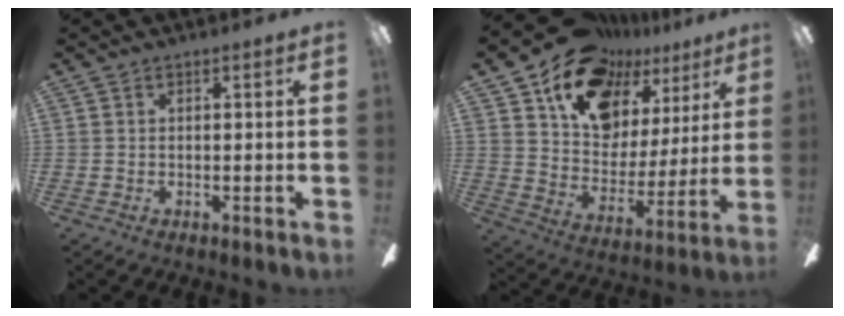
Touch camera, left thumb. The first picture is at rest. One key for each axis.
{"total": 16.9, "fx": 12.8, "fy": 9.4, "fz": 5.6, "tx": -0.117, "ty": -0.086, "tz": 0.233}